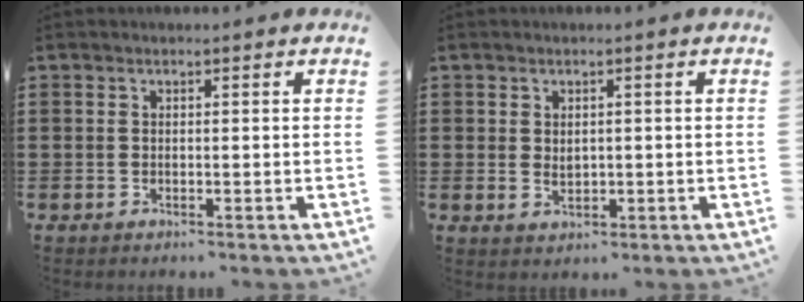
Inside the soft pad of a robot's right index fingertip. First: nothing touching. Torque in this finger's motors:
{"motor_torque": [-0.13, 0.42, 0.03, 0.00]}